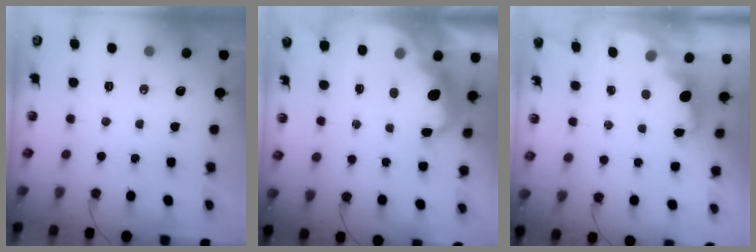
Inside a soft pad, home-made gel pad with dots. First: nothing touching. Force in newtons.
{"total": 7.4, "press": 7.3, "slide": 0.6}
{"total": 1.4, "press": 1.3, "slide": 0.6}